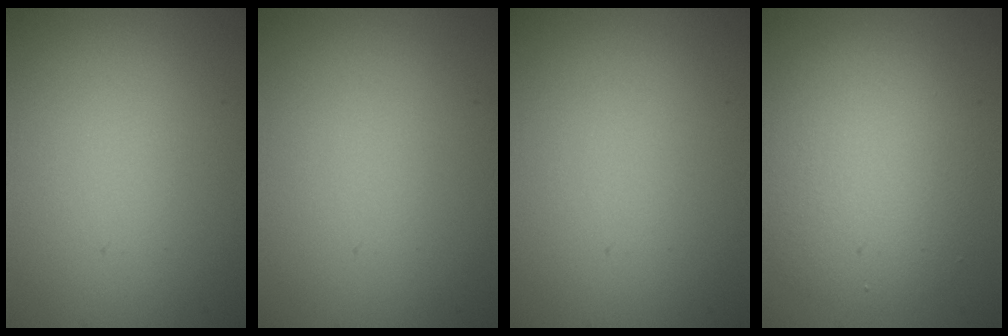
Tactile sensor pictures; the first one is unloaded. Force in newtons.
{"total": 0.0}
{"total": 0.0}
{"total": 5.5, "press": 5.4, "slide": 0.4}